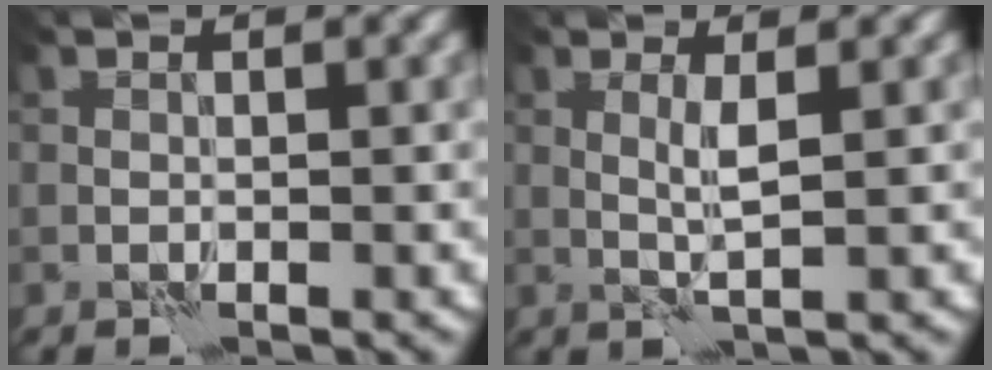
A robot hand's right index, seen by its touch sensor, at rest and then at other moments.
{"total": 1.7, "force": [0.6, -0.1, 1.6], "torque": [-0.038, -0.001, 0.009]}